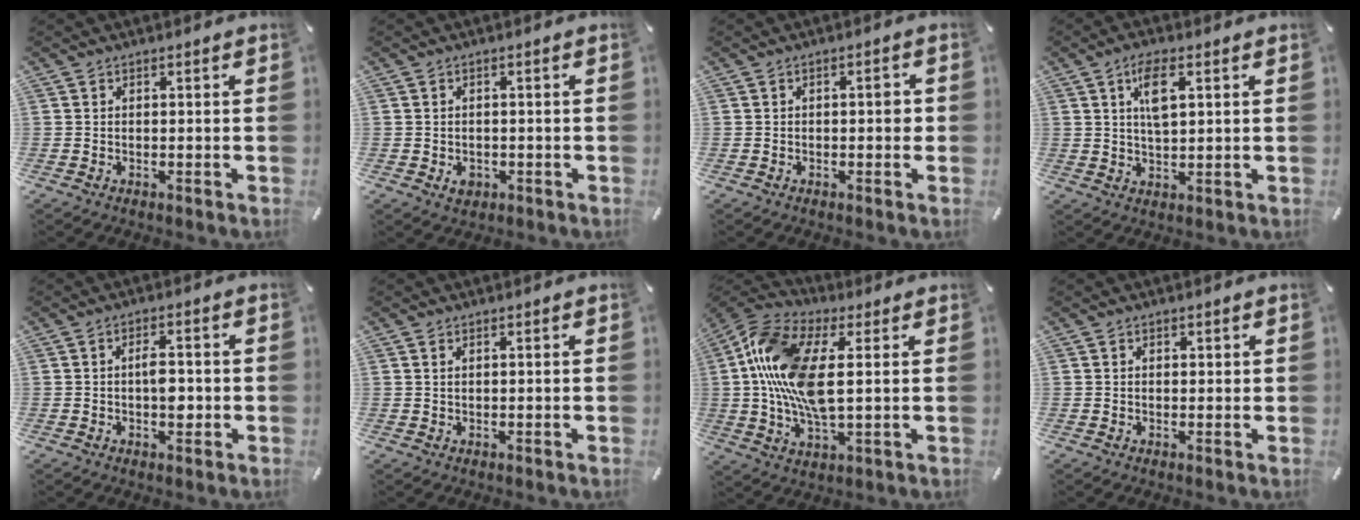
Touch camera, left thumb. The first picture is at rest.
{"total": 2.6, "force": [-0.7, 2.1, 1.4], "torque": [-0.024, 0.004, -0.013]}
{"total": 2.5, "force": [-0.1, 1.2, 2.2], "torque": [-0.032, 0.005, -0.006]}
{"total": 6.5, "force": [2.5, 2.6, 5.4], "torque": [-0.100, 0.000, 0.039]}
{"total": 5.0, "force": [-0.4, 2.6, 4.3], "torque": [-0.060, 0.003, -0.010]}
{"total": 0.8, "force": [0.3, 0.4, 0.6], "torque": [-0.012, 0.002, 0.005]}
{"total": 16.9, "force": [2.0, 8.0, 14.8], "torque": [-0.324, -0.010, 0.035]}
{"total": 1.1, "force": [0.3, 0.8, 0.6], "torque": [-0.012, 0.006, 0.004]}